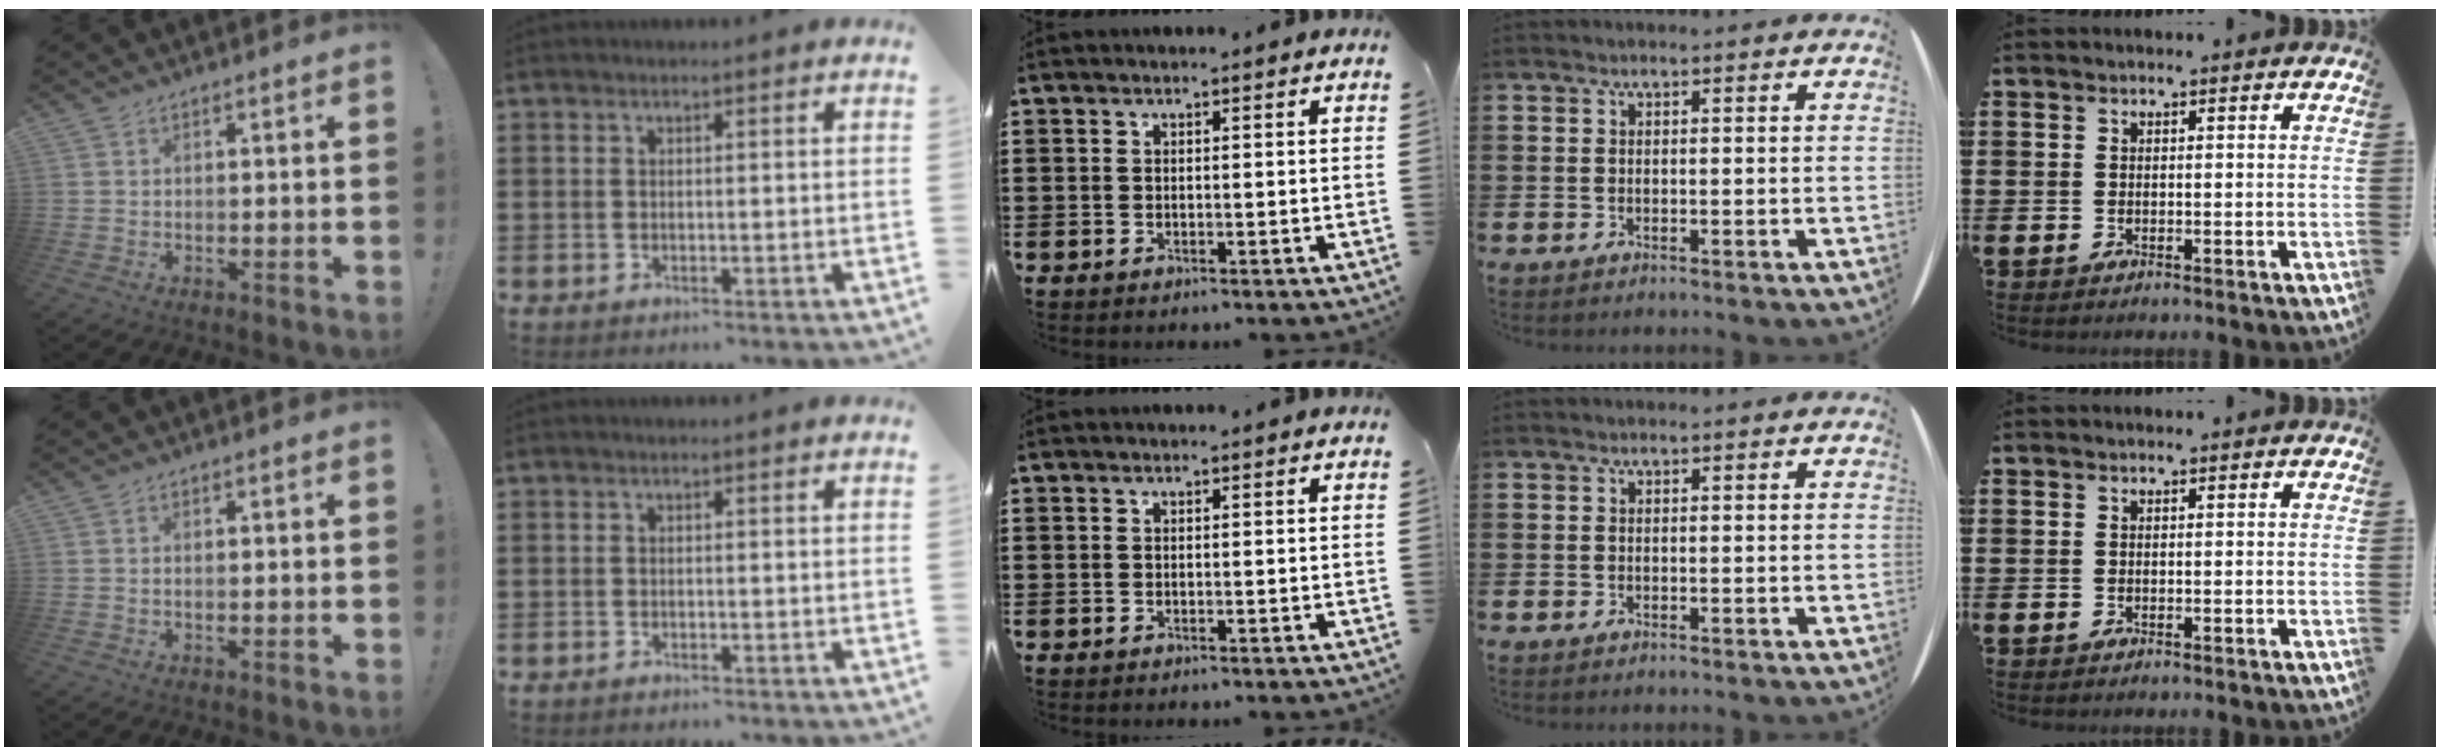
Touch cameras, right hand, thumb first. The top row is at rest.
{"thumb": {"total": 0.6, "force": [-0.2, 0.1, 0.5], "torque": [-0.012, 0.001, -0.004]}, "index": {"total": 0.7, "force": [-0.6, 0.1, 0.0], "torque": [-0.001, 0.000, -0.014]}}